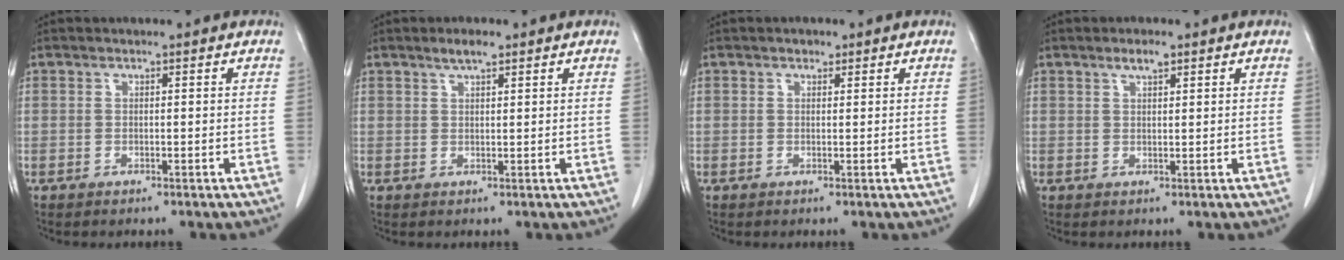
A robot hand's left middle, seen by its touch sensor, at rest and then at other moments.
{"total": 2.2, "force": [1.6, 0.4, 1.5], "torque": [-0.031, 0.003, 0.029]}
{"total": 0.8, "force": [0.5, 0.5, 0.3], "torque": [-0.006, -0.003, 0.006]}
{"total": 2.2, "force": [1.5, 0.5, 1.6], "torque": [-0.033, 0.002, 0.027]}